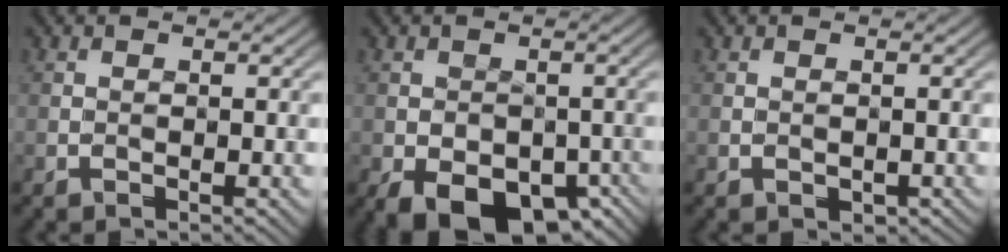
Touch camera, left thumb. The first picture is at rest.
{"total": 9.4, "force": [-5.1, 5.4, 5.7], "torque": [-0.086, -0.030, -0.066]}
{"total": 0.6, "force": [-0.2, 0.5, 0.3], "torque": [-0.005, -0.007, -0.001]}